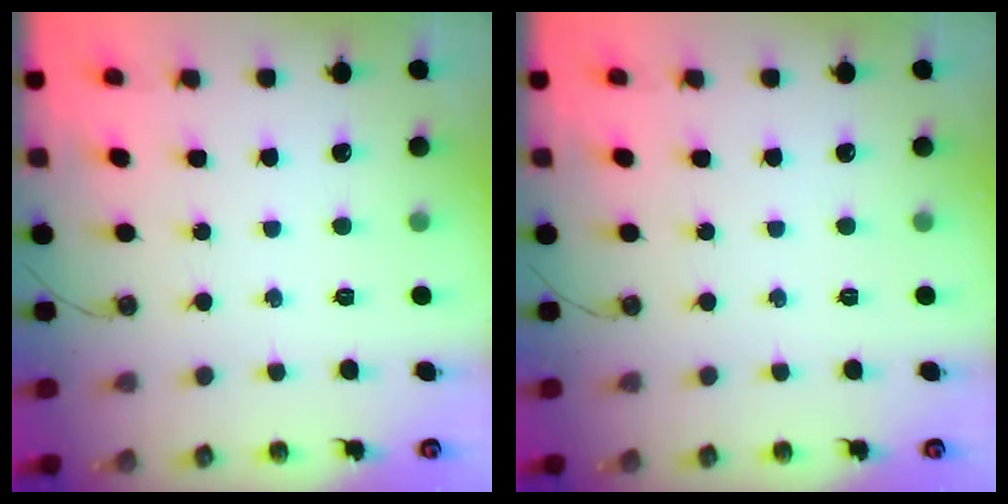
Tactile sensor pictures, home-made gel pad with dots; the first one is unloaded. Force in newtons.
{"total": 0.0}